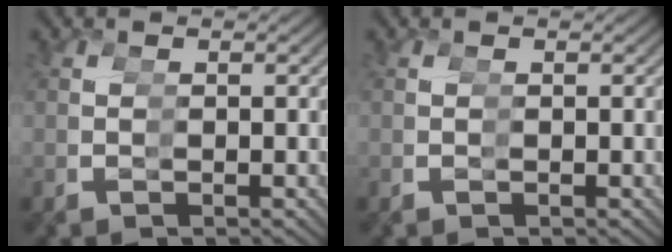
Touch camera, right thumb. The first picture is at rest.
{"total": 0.0}